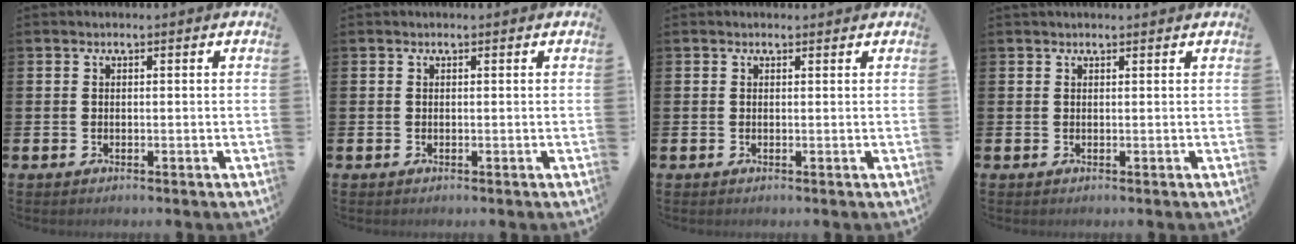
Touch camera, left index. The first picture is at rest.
{"total": 0.0}
{"total": 0.8, "force": [0.7, 0.3, 0.1], "torque": [0.010, -0.002, 0.010]}
{"total": 0.9, "force": [0.8, 0.1, 0.2], "torque": [0.004, -0.002, 0.014]}